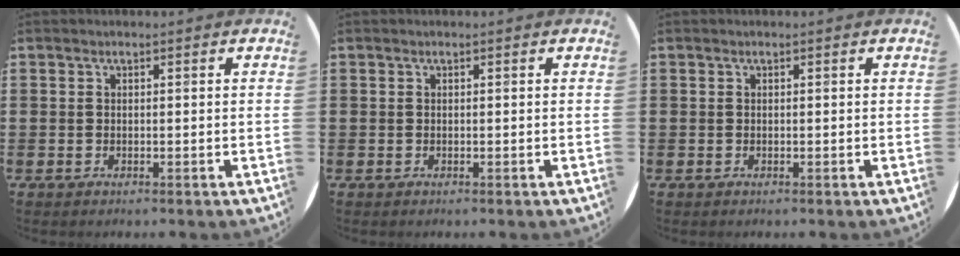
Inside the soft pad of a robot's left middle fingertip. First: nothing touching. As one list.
[{"total": 0.0}, {"total": 0.0}]